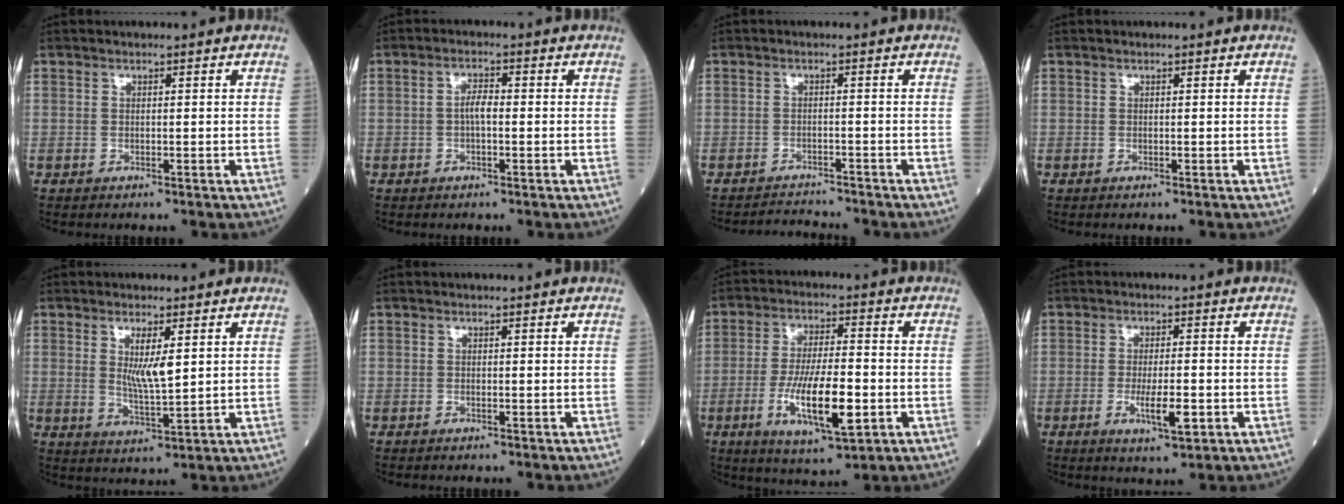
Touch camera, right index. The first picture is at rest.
{"total": 2.4, "force": [-0.3, 0.8, 2.3], "torque": [-0.041, 0.007, -0.007]}
{"total": 3.3, "force": [-3.2, -0.5, -0.1], "torque": [0.002, -0.016, -0.052]}
{"total": 0.0}
{"total": 5.1, "force": [1.5, 0.8, 4.8], "torque": [-0.090, -0.011, 0.030]}
{"total": 0.0}
{"total": 11.6, "force": [-3.1, 2.5, 10.8], "torque": [-0.204, -0.012, -0.050]}
{"total": 5.3, "force": [-1.6, 1.1, 5.0], "torque": [-0.087, -0.006, -0.023]}